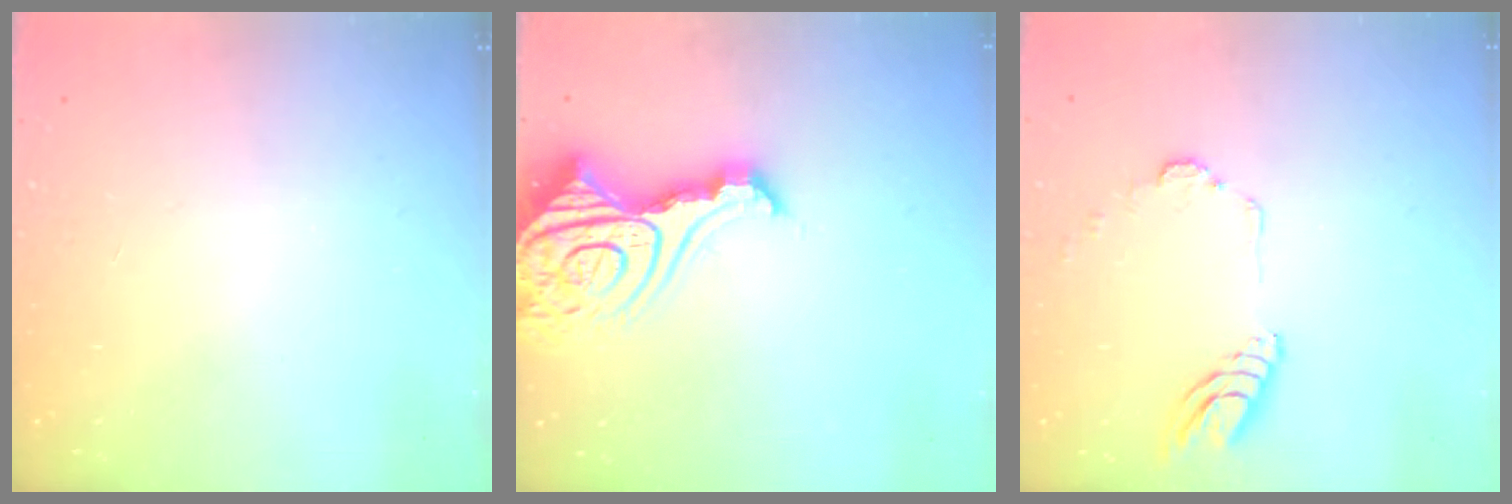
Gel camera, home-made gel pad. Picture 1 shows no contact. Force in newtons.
{"total": 20.6, "press": 20.4, "slide": 2.4}
{"total": 11.2, "press": 11.1, "slide": 1.6}